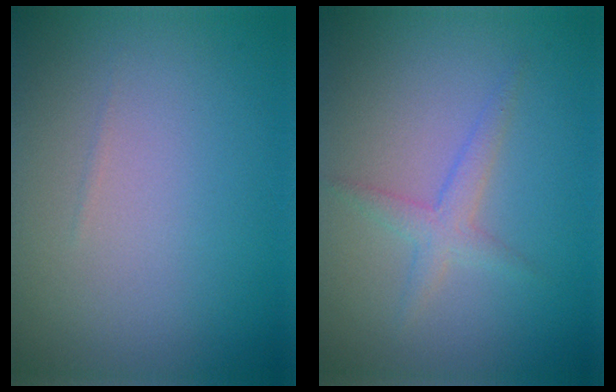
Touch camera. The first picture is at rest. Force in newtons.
{"total": 1.8, "press": 1.8, "slide": 0.0}